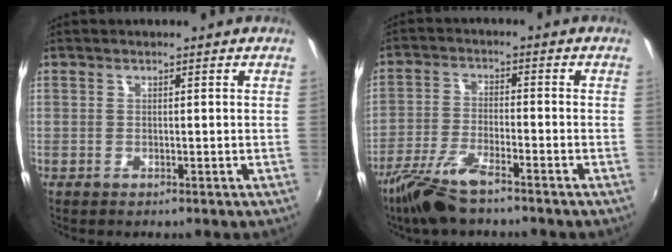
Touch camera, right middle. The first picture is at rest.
{"total": 9.2, "force": [-6.9, 2.1, 5.8], "torque": [-0.135, -0.016, -0.136]}